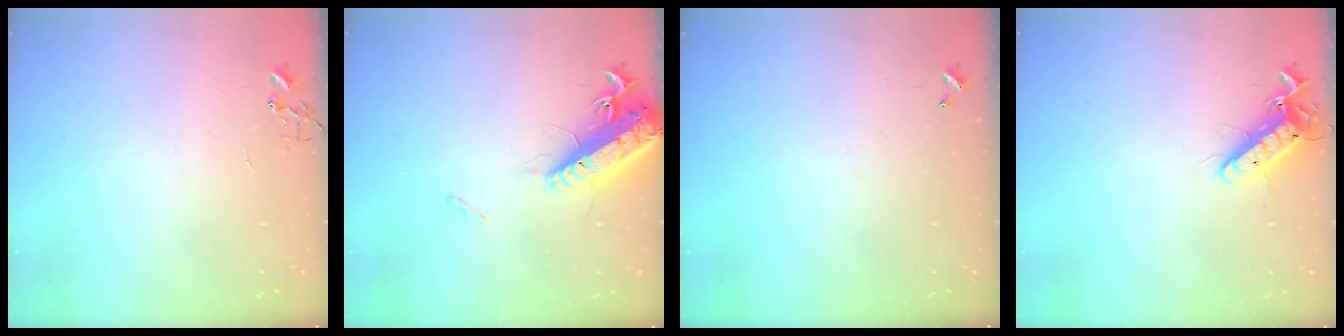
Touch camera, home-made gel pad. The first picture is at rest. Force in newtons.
{"total": 16.7, "press": 16.2, "slide": 4.1}
{"total": 0.0}
{"total": 13.1, "press": 12.9, "slide": 2.2}